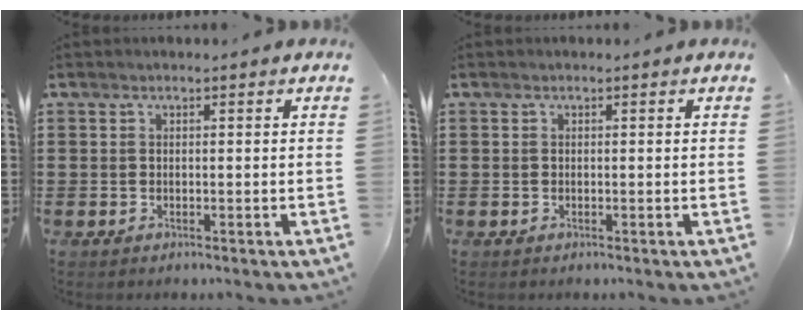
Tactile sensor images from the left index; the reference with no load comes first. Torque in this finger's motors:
{"motor_torque": [0.00, 0.00, 0.00, 0.01]}